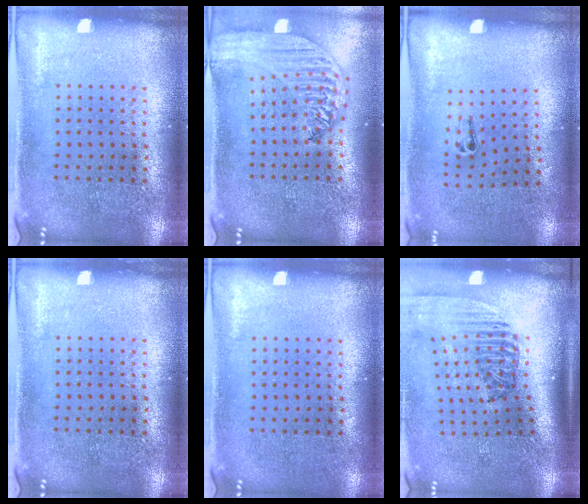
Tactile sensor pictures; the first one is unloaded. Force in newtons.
{"total": 2.9, "press": 2.3, "slide": 1.8}
{"total": 0.5, "press": 0.2, "slide": 0.5}
{"total": 0.0}
{"total": 0.0}
{"total": 2.3, "press": 1.6, "slide": 1.7}